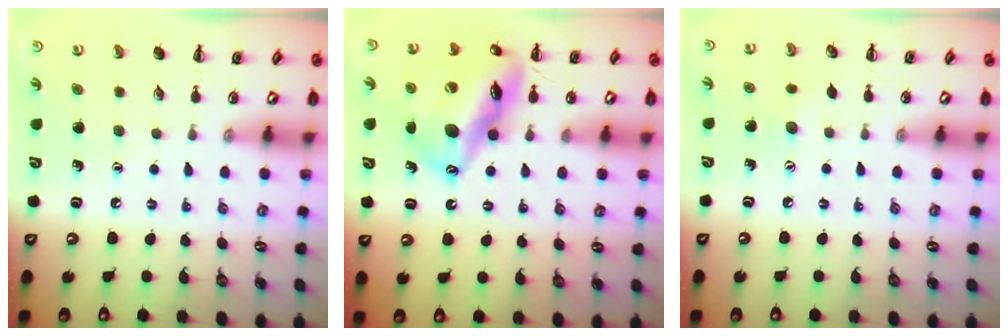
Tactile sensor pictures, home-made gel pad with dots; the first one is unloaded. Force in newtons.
{"total": 17.5, "press": 16.9, "slide": 4.6}
{"total": 4.7, "press": 4.6, "slide": 1.0}